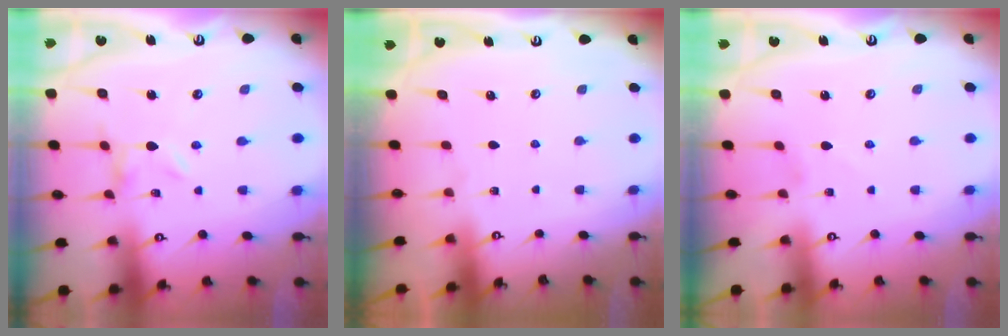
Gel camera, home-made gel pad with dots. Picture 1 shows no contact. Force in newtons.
{"total": 0.0}
{"total": 1.2, "press": 1.2, "slide": 0.0}